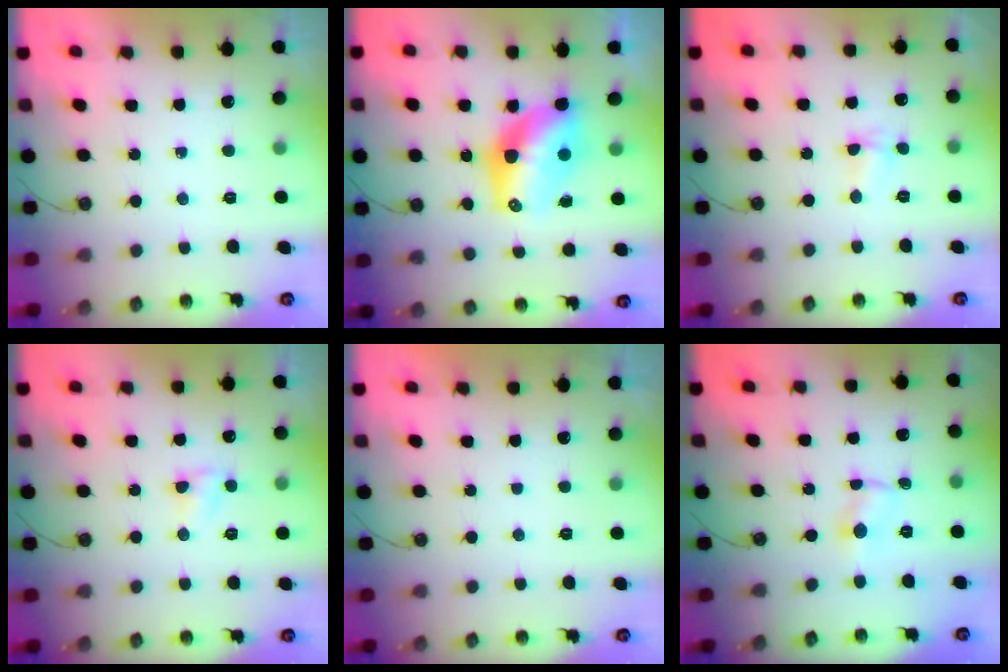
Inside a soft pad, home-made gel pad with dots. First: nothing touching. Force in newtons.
{"total": 11.9, "press": 11.8, "slide": 1.2}
{"total": 2.8, "press": 2.6, "slide": 1.0}
{"total": 3.7, "press": 3.6, "slide": 0.5}
{"total": 0.0}
{"total": 1.7, "press": 1.7, "slide": 0.2}